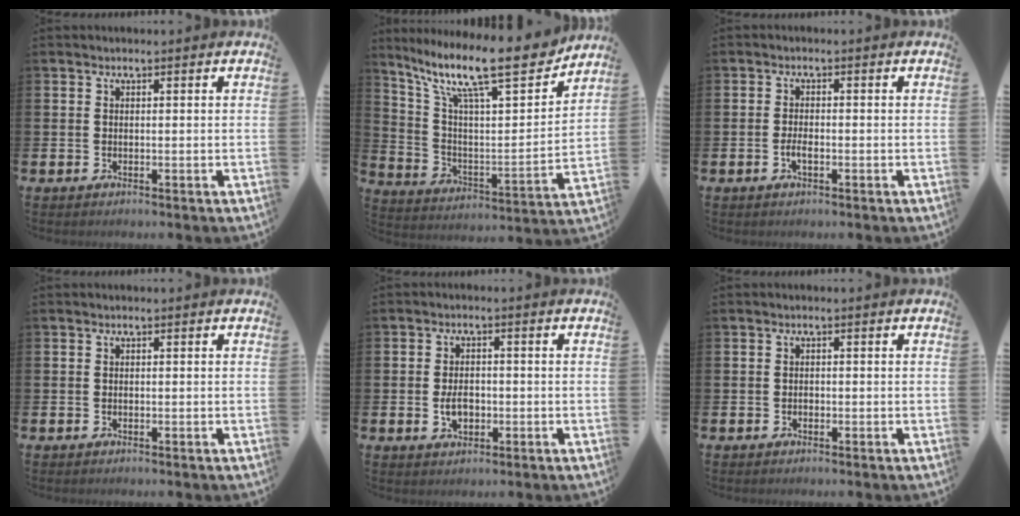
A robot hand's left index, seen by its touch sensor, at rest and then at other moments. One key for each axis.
{"total": 14.7, "fx": 12.0, "fy": 3.2, "fz": 7.9, "tx": -0.173, "ty": -0.082, "tz": 0.198}
{"total": 1.7, "fx": -0.6, "fy": 0.8, "fz": 1.4, "tx": -0.027, "ty": 0.001, "tz": -0.013}
{"total": 0.0}
{"total": 3.3, "fx": -0.6, "fy": 2.2, "fz": 2.4, "tx": -0.038, "ty": 0.001, "tz": -0.014}
{"total": 0.7, "fx": -0.4, "fy": 0.5, "fz": 0.2, "tx": -0.013, "ty": 0.005, "tz": -0.008}